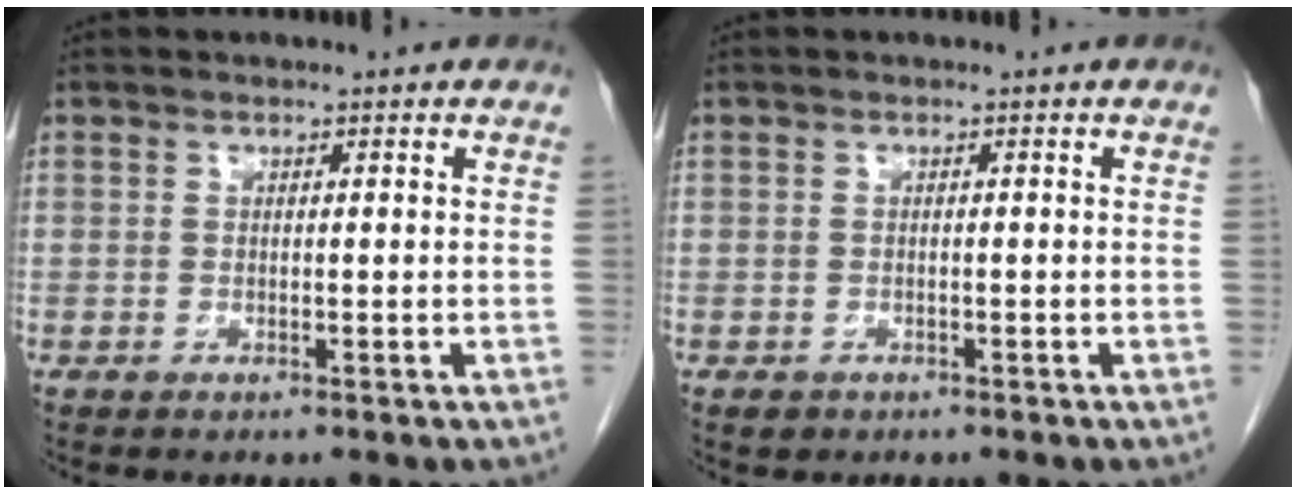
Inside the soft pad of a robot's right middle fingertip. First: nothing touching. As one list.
[{"total": 1.0, "force": [-0.6, 0.8, 0.2], "torque": [-0.006, 0.002, -0.004]}]